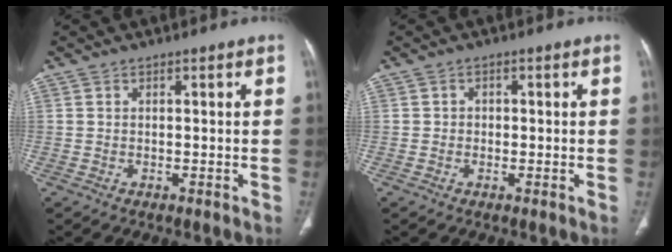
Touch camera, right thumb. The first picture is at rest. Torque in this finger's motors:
{"motor_torque": [-0.47, 0.06, -0.15, 0.64, -0.08]}